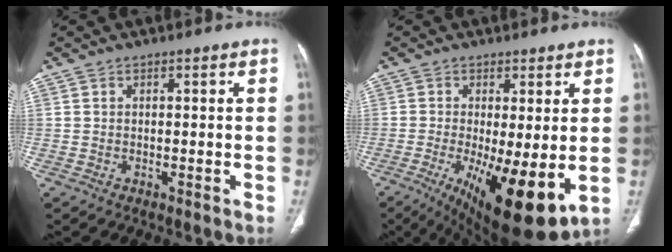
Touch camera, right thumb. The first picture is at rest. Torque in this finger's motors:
{"motor_torque": [2.35, 2.66, 0.65, 0.67, 0.13]}